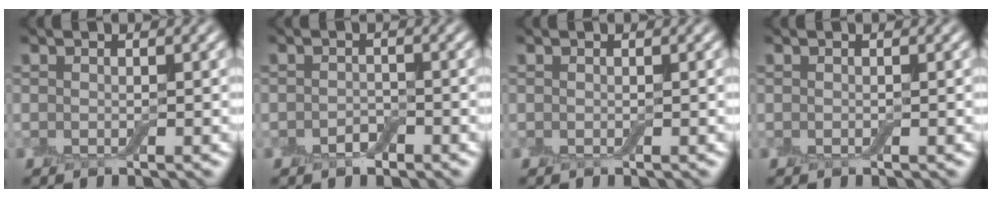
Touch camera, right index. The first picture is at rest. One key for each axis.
{"total": 1.3, "fx": -0.7, "fy": 0.8, "fz": 0.7, "tx": -0.012, "ty": 0.000, "tz": -0.014}
{"total": 0.0}
{"total": 0.0}